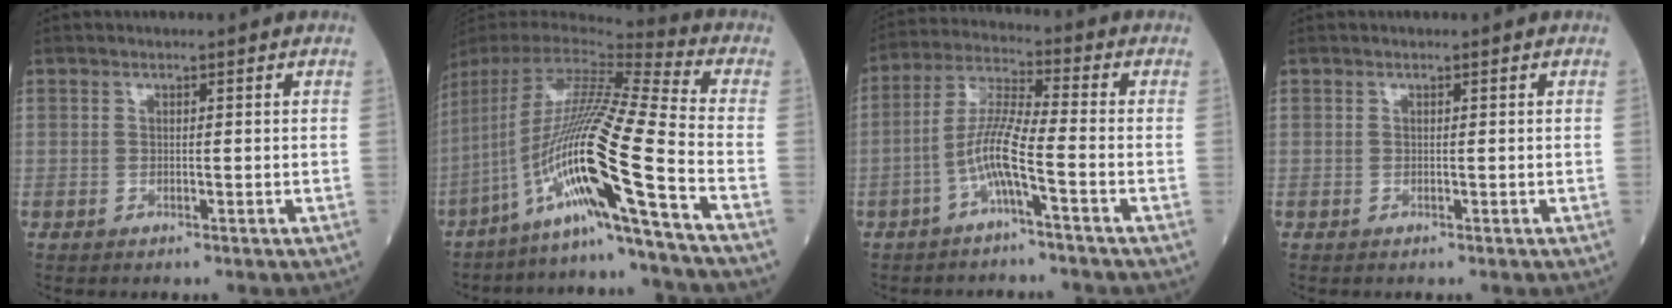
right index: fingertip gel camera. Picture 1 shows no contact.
{"total": 19.8, "force": [-9.0, -2.4, 17.4], "torque": [-0.349, -0.014, -0.176]}
{"total": 7.4, "force": [-2.9, 0.1, 6.8], "torque": [-0.139, 0.014, -0.061]}
{"total": 0.0}